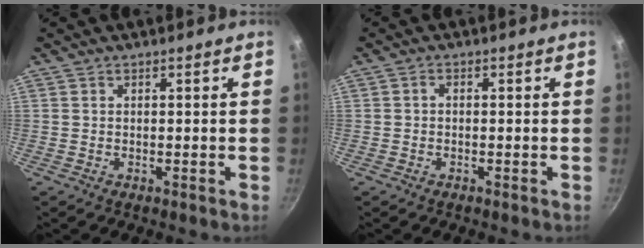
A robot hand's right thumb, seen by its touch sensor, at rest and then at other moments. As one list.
[{"total": 0.9, "force": [-0.4, 0.6, 0.6], "torque": [-0.013, 0.007, -0.007]}]